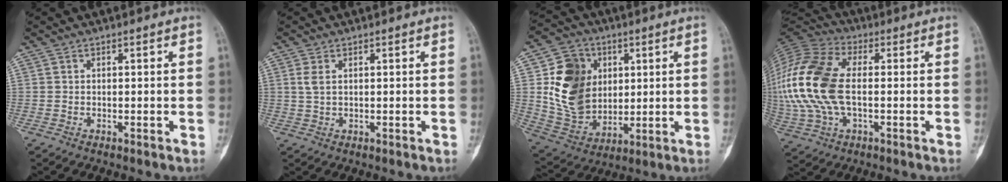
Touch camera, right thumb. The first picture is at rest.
{"total": 2.3, "force": [0.7, 1.2, 1.8], "torque": [-0.043, 0.004, 0.020]}
{"total": 17.1, "force": [3.2, 13.4, 10.1], "torque": [-0.147, -0.009, 0.074]}
{"total": 19.2, "force": [-0.4, 10.4, 16.1], "torque": [-0.369, 0.013, -0.006]}